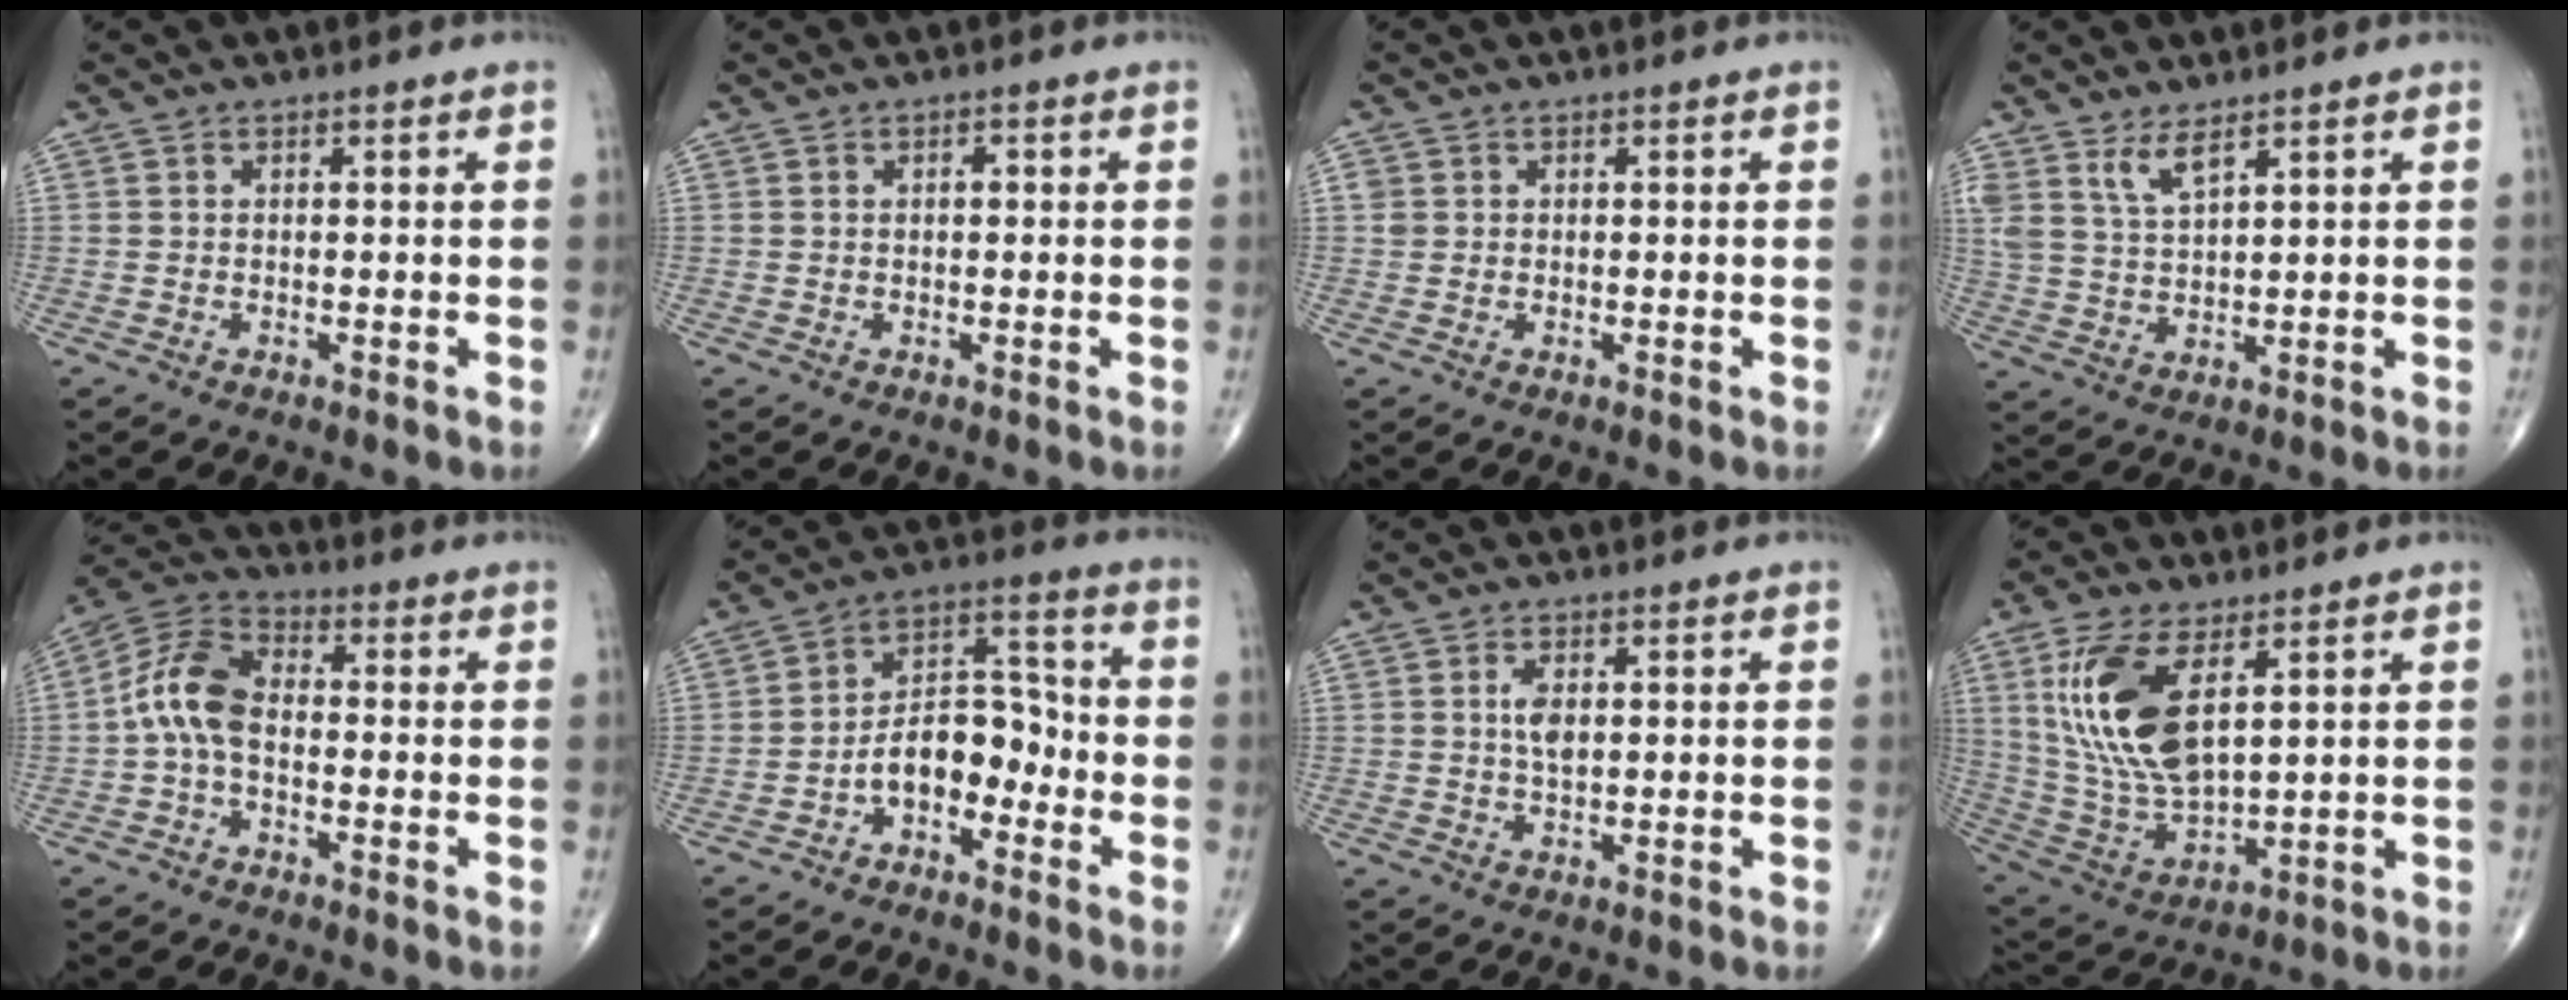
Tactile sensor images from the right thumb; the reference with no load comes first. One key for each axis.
{"total": 1.0, "fx": 0.2, "fy": 0.6, "fz": 0.9, "tx": -0.013, "ty": 0.004, "tz": 0.001}
{"total": 1.5, "fx": 0.3, "fy": 1.3, "fz": 0.5, "tx": -0.003, "ty": 0.001, "tz": 0.006}
{"total": 5.2, "fx": 3.6, "fy": 1.6, "fz": 3.4, "tx": -0.069, "ty": -0.023, "tz": 0.078}
{"total": 9.5, "fx": -1.0, "fy": 5.7, "fz": 7.5, "tx": -0.145, "ty": 0.031, "tz": -0.034}
{"total": 9.8, "fx": -3.8, "fy": 5.9, "fz": 6.8, "tx": -0.086, "ty": 0.056, "tz": -0.074}
{"total": 3.6, "fx": 0.7, "fy": 1.8, "fz": 3.0, "tx": -0.055, "ty": -0.003, "tz": 0.012}
{"total": 16.9, "fx": 5.7, "fy": 7.7, "fz": 13.9, "tx": -0.282, "ty": -0.023, "tz": 0.122}